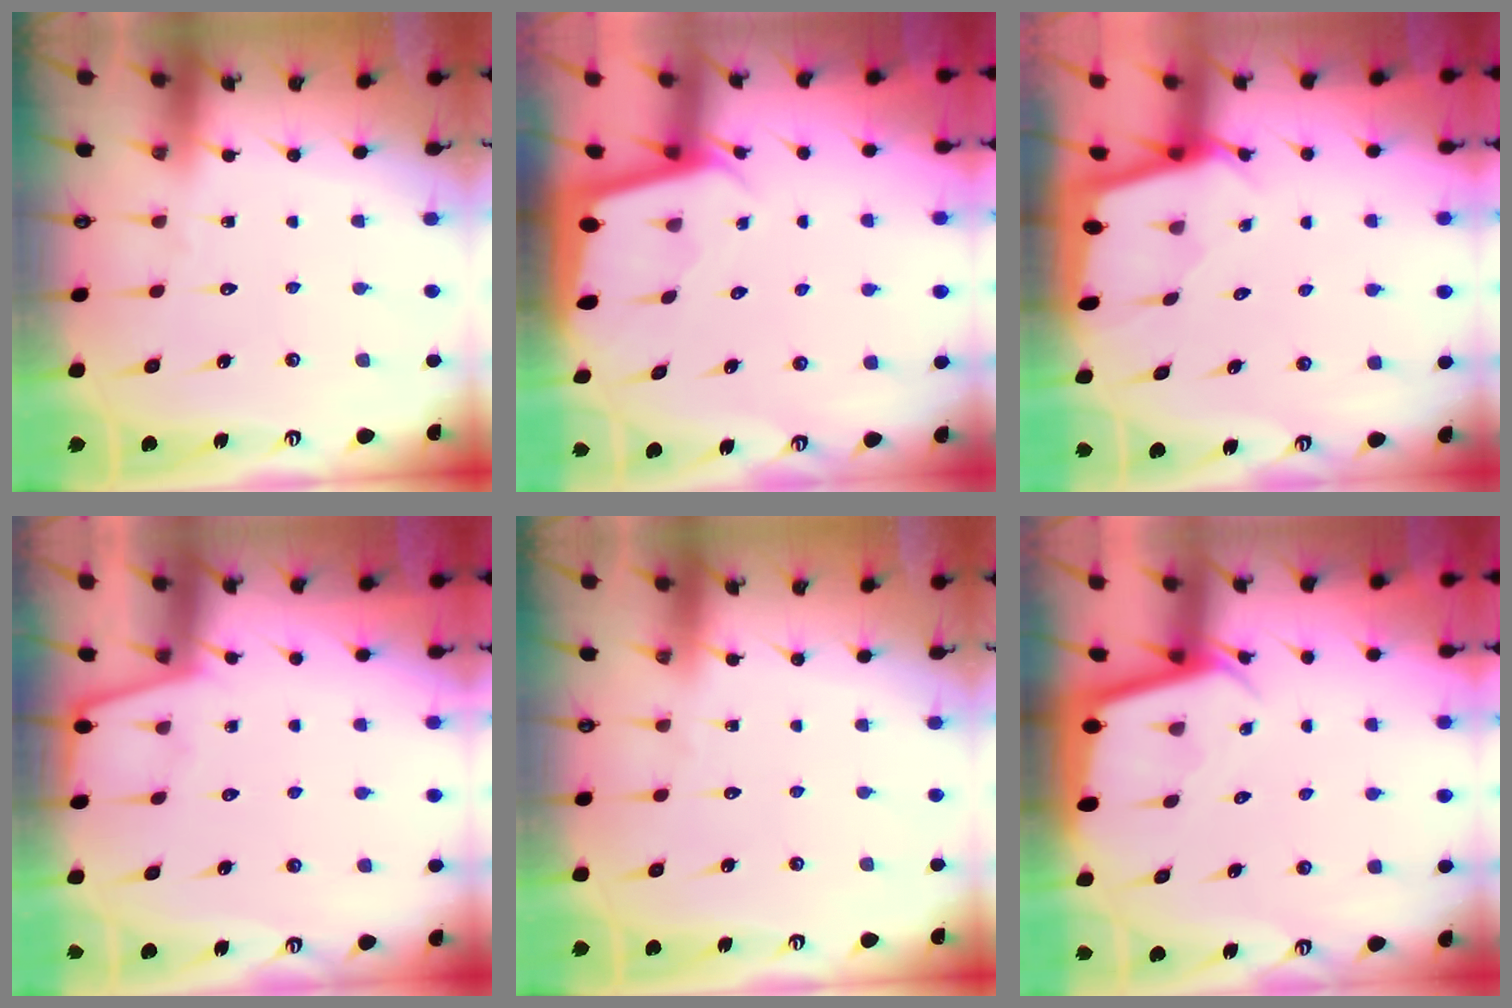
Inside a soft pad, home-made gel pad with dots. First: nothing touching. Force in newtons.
{"total": 1.8, "press": 1.8, "slide": 0.1}
{"total": 1.7, "press": 1.7, "slide": 0.2}
{"total": 2.1, "press": 2.0, "slide": 0.3}
{"total": 0.0}
{"total": 2.3, "press": 2.3, "slide": 0.1}